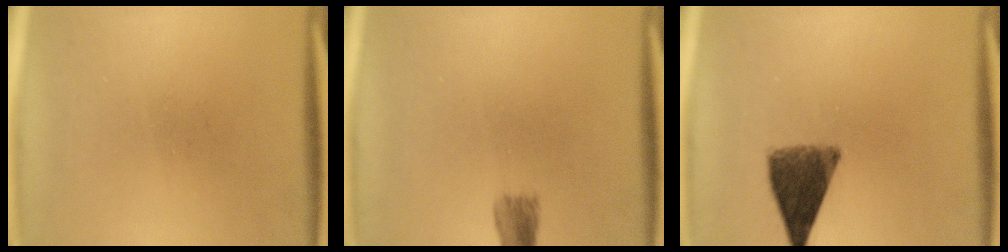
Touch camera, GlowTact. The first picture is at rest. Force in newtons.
{"total": 2.5}
{"total": 8.7}